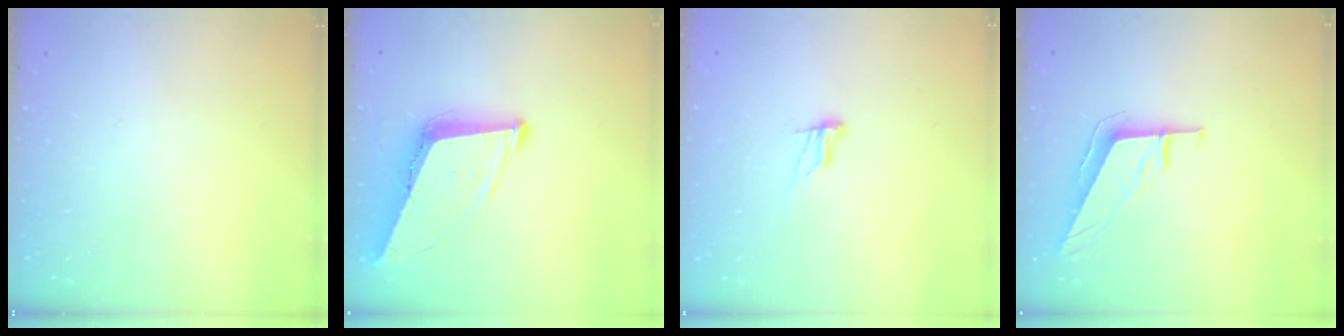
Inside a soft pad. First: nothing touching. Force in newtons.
{"total": 10.9, "press": 10.3, "slide": 3.6}
{"total": 5.8, "press": 5.8, "slide": 0.5}
{"total": 8.6, "press": 8.6, "slide": 0.2}